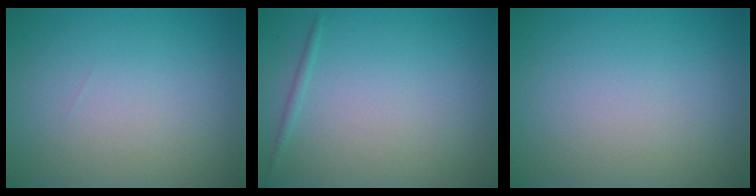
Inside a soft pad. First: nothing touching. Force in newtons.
{"total": 0.6, "press": 0.6, "slide": 0.1}
{"total": 0.0}